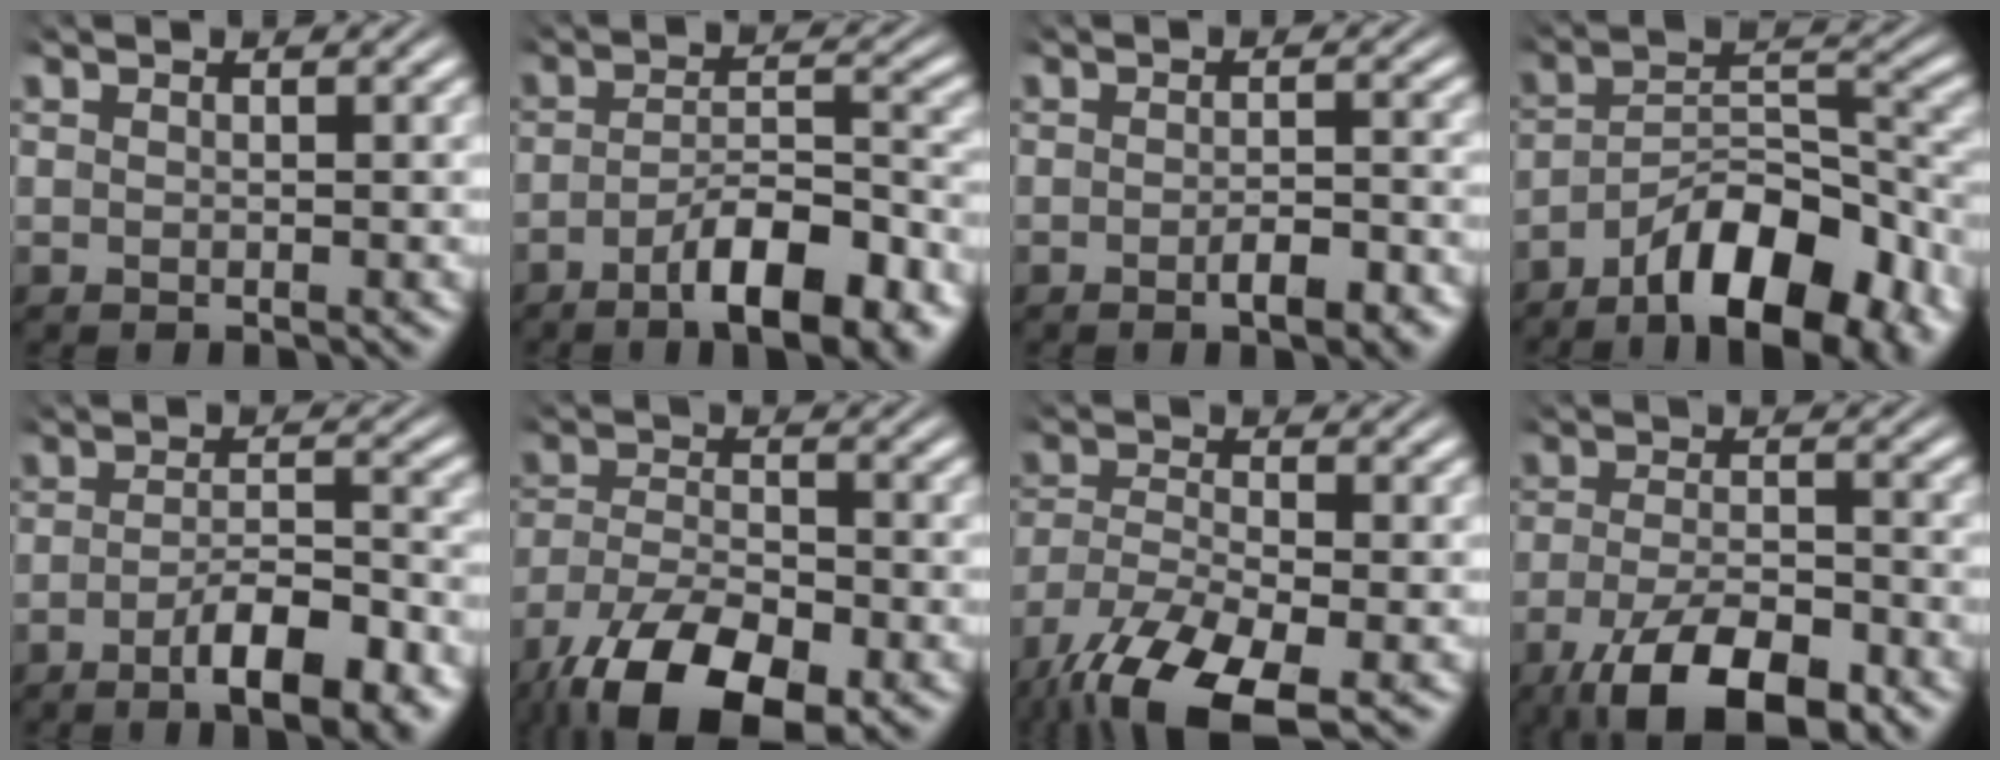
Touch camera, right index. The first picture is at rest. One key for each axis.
{"total": 8.3, "fx": -5.0, "fy": 3.0, "fz": 5.9, "tx": -0.087, "ty": -0.011, "tz": -0.078}
{"total": 2.9, "fx": -1.8, "fy": 1.3, "fz": 1.9, "tx": -0.020, "ty": 0.006, "tz": -0.041}
{"total": 11.1, "fx": -6.8, "fy": 4.7, "fz": 7.5, "tx": -0.095, "ty": -0.010, "tz": -0.107}
{"total": 7.0, "fx": -3.9, "fy": 2.5, "fz": 5.3, "tx": -0.076, "ty": -0.012, "tz": -0.065}
{"total": 10.3, "fx": -6.1, "fy": 5.4, "fz": 6.3, "tx": -0.121, "ty": -0.039, "tz": -0.079}
{"total": 8.4, "fx": -4.6, "fy": 4.3, "fz": 5.6, "tx": -0.127, "ty": -0.041, "tz": -0.056}
{"total": 9.9, "fx": -6.4, "fy": 4.3, "fz": 6.2, "tx": -0.116, "ty": -0.040, "tz": -0.083}